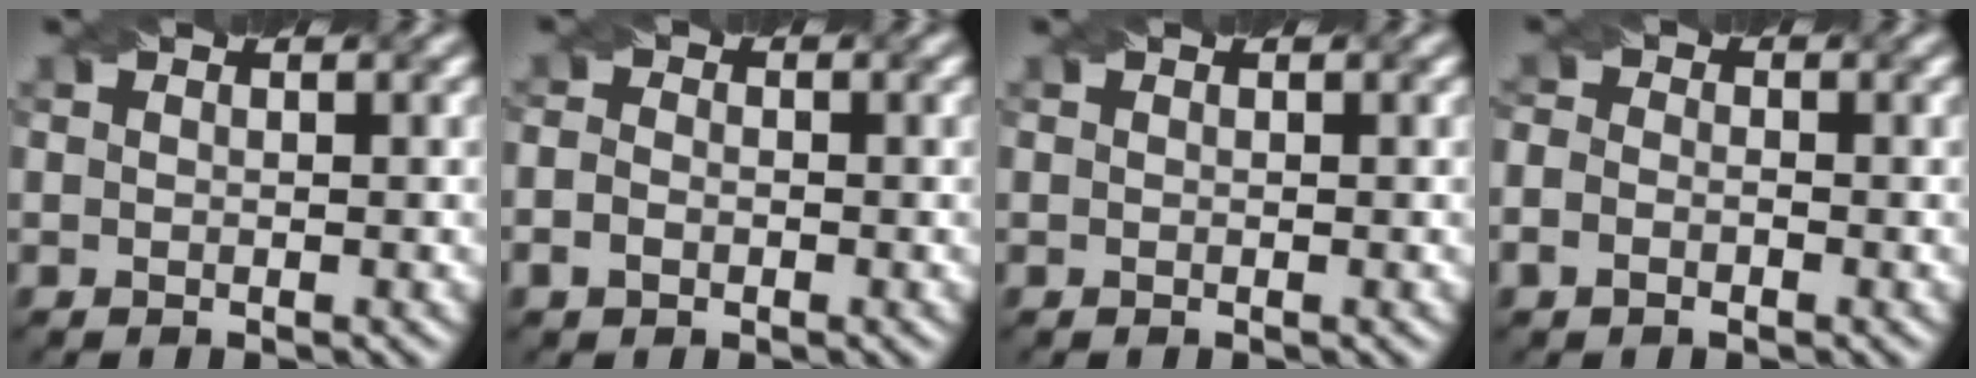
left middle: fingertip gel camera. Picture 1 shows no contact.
{"total": 1.8, "force": [-0.7, 1.4, 1.0], "torque": [-0.021, -0.002, -0.017]}
{"total": 0.0}
{"total": 2.0, "force": [-0.9, 1.3, 1.1], "torque": [-0.016, -0.001, -0.020]}